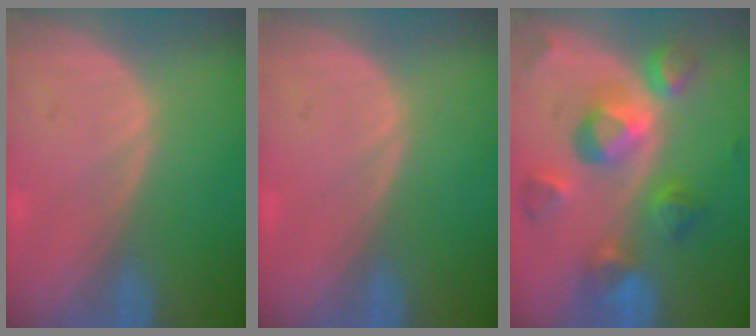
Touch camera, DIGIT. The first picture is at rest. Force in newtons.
{"total": 0.0}
{"total": 10.3, "press": 9.2, "slide": 4.7}